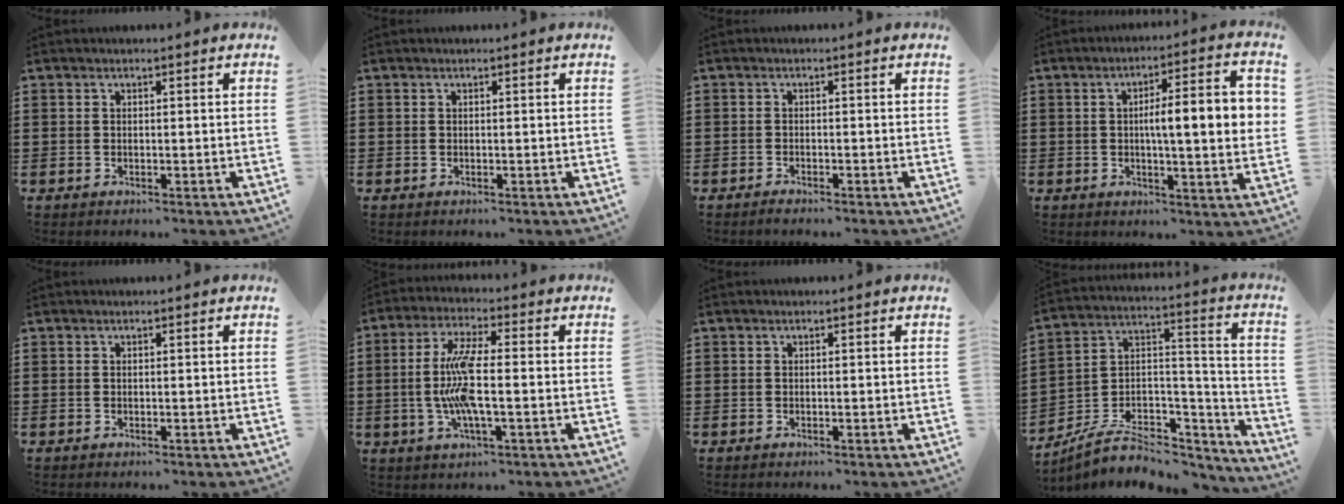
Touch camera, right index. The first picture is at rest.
{"total": 0.0}
{"total": 0.9, "force": [-0.9, 0.0, 0.1], "torque": [-0.006, 0.000, -0.018]}
{"total": 9.3, "force": [0.8, 1.7, 9.1], "torque": [-0.150, 0.002, 0.005]}
{"total": 0.0}
{"total": 9.1, "force": [-1.2, 2.1, 8.8], "torque": [-0.195, -0.012, -0.031]}
{"total": 0.0}
{"total": 7.0, "force": [-5.0, 4.0, 2.9], "torque": [-0.056, 0.009, -0.092]}